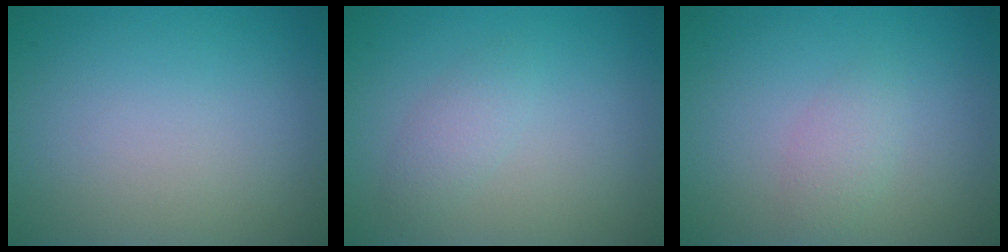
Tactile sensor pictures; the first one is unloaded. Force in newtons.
{"total": 1.6, "press": 1.6, "slide": 0.1}
{"total": 1.6, "press": 1.6, "slide": 0.0}